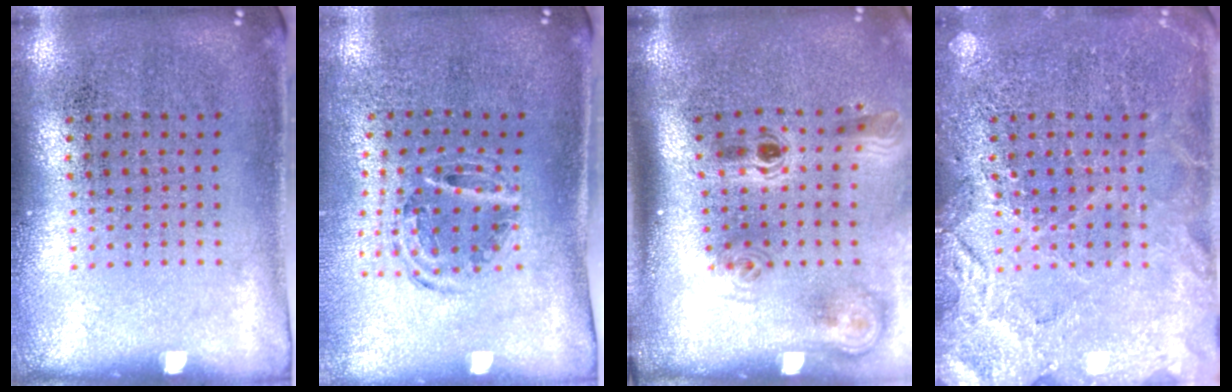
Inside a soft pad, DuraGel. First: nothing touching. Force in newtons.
{"total": 0.9, "press": 0.9, "slide": 0.2}
{"total": 2.2, "press": 1.5, "slide": 1.7}
{"total": 4.3, "press": 4.2, "slide": 0.6}